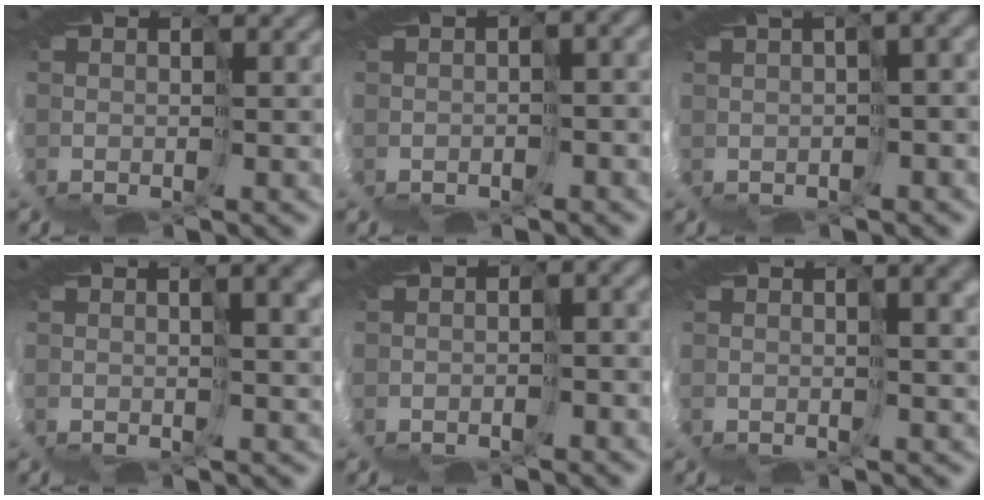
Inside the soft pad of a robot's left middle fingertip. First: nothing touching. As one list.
[{"total": 4.0, "force": [-1.3, 1.4, 3.5], "torque": [-0.047, 0.001, 0.004]}, {"total": 7.2, "force": [1.4, 1.8, 6.8], "torque": [-0.083, 0.012, 0.044]}, {"total": 5.5, "force": [2.4, 1.6, 4.6], "torque": [-0.065, 0.016, 0.041]}, {"total": 3.6, "force": [-1.7, 1.8, 2.6], "torque": [-0.034, 0.005, -0.005]}, {"total": 4.9, "force": [2.1, 1.4, 4.1], "torque": [-0.063, 0.015, 0.040]}]